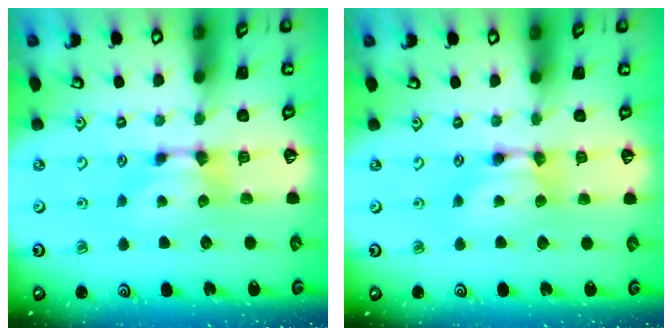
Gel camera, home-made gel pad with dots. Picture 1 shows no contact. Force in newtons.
{"total": 1.6, "press": 1.6, "slide": 0.1}